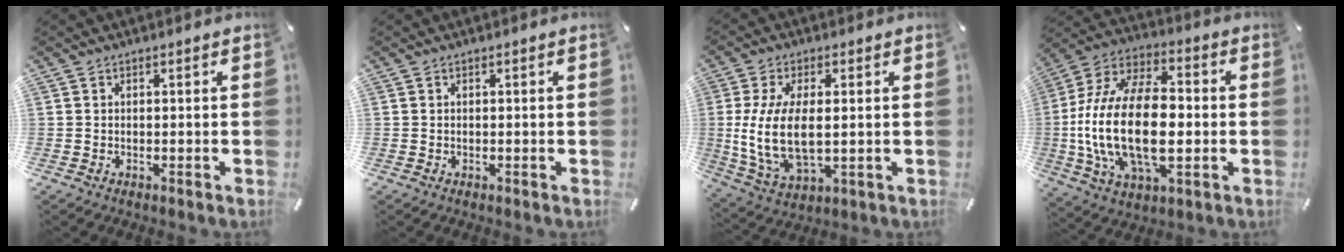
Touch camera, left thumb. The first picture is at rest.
{"total": 0.0}
{"total": 12.7, "force": [0.7, 6.5, 10.9], "torque": [-0.243, -0.014, 0.016]}
{"total": 23.0, "force": [-2.8, 13.1, 18.7], "torque": [-0.394, -0.006, -0.051]}